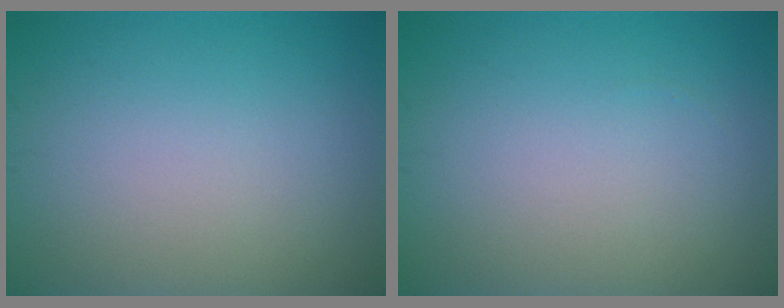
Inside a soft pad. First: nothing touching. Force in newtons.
{"total": 0.0}